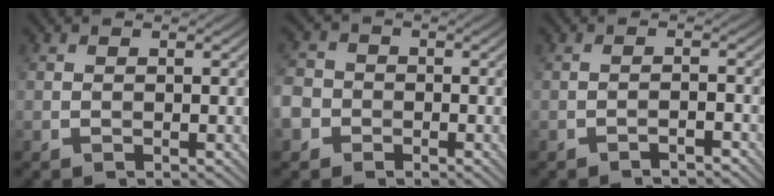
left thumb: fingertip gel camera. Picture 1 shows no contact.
{"total": 4.3, "force": [-2.0, 3.7, 1.1], "torque": [-0.033, -0.007, -0.056]}
{"total": 1.6, "force": [-1.5, 0.0, 0.6], "torque": [-0.007, 0.006, -0.030]}